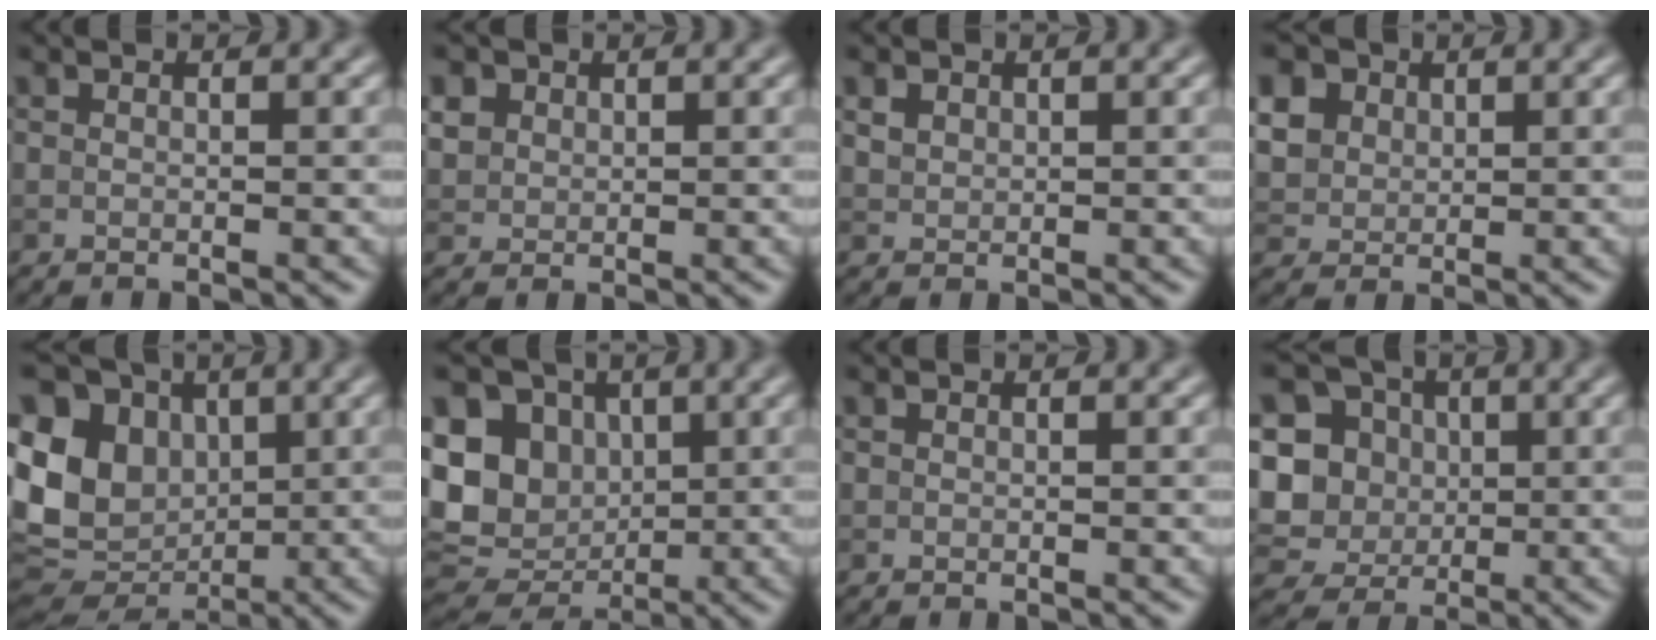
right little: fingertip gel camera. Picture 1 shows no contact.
{"total": 2.3, "force": [1.0, 1.9, 0.8], "torque": [-0.022, 0.002, 0.026]}
{"total": 1.3, "force": [0.7, 1.0, 0.5], "torque": [-0.010, 0.000, 0.015]}
{"total": 8.9, "force": [4.0, 6.7, 4.2], "torque": [-0.108, 0.026, 0.062]}
{"total": 13.2, "force": [1.8, 10.5, 7.7], "torque": [-0.169, 0.007, 0.044]}
{"total": 12.0, "force": [1.6, 10.0, 6.5], "torque": [-0.131, 0.006, 0.014]}
{"total": 0.0}
{"total": 11.6, "force": [1.0, 10.7, 4.2], "torque": [-0.123, 0.025, 0.011]}